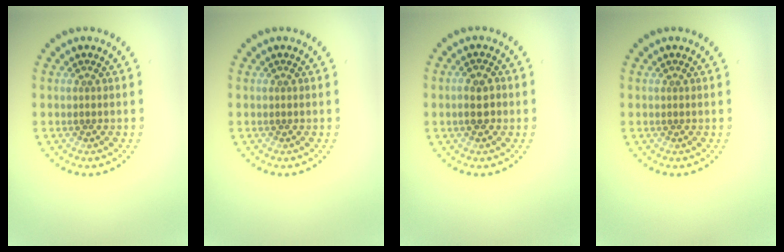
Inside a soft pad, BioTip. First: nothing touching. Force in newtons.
{"total": 0.0}
{"total": 2.3, "press": 2.3, "slide": 0.4}
{"total": 0.0}